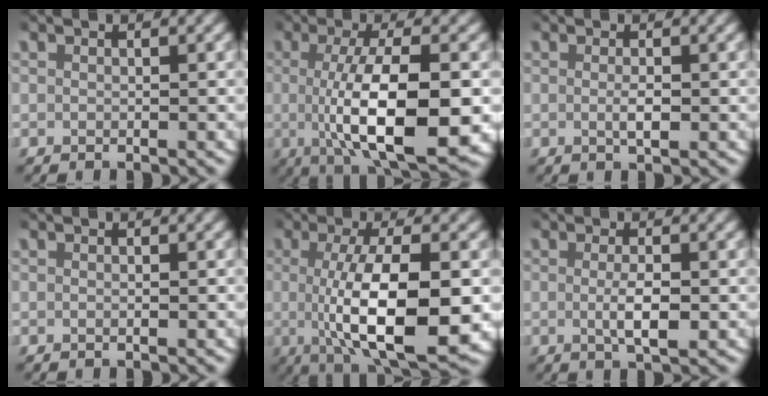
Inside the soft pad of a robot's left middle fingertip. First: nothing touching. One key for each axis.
{"total": 10.2, "fx": -1.5, "fy": 3.3, "fz": 9.5, "tx": -0.154, "ty": -0.017, "tz": -0.012}
{"total": 1.3, "fx": -0.1, "fy": 0.3, "fz": 1.3, "tx": -0.021, "ty": -0.004, "tz": 0.000}
{"total": 0.0}
{"total": 10.3, "fx": -1.3, "fy": 3.3, "fz": 9.6, "tx": -0.160, "ty": -0.019, "tz": -0.009}
{"total": 2.7, "fx": -0.3, "fy": 0.6, "fz": 2.6, "tx": -0.045, "ty": -0.007, "tz": -0.002}